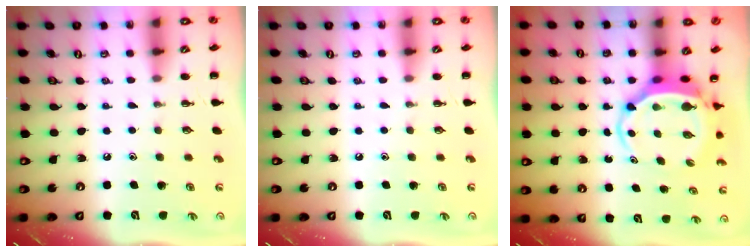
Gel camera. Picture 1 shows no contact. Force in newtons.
{"total": 0.0}
{"total": 5.3, "press": 5.0, "slide": 1.5}